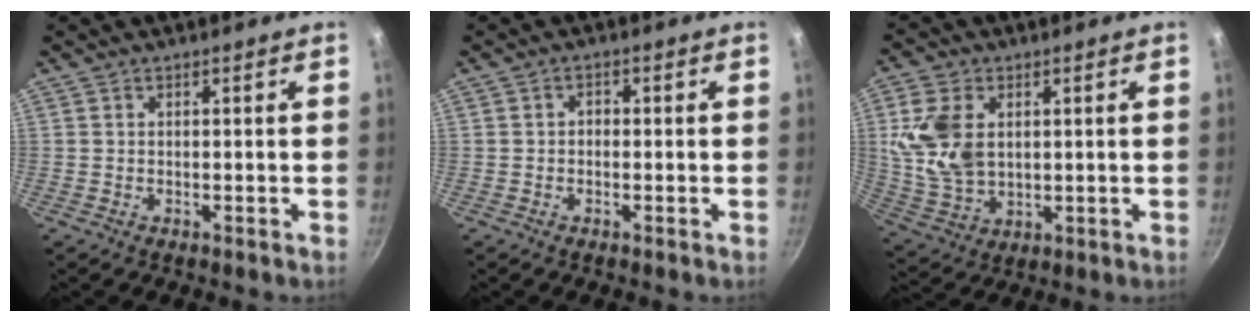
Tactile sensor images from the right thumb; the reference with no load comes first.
{"total": 1.5, "force": [-0.3, 1.2, 0.8], "torque": [-0.012, 0.006, -0.006]}
{"total": 12.1, "force": [2.3, 8.3, 8.5], "torque": [-0.153, -0.014, 0.053]}